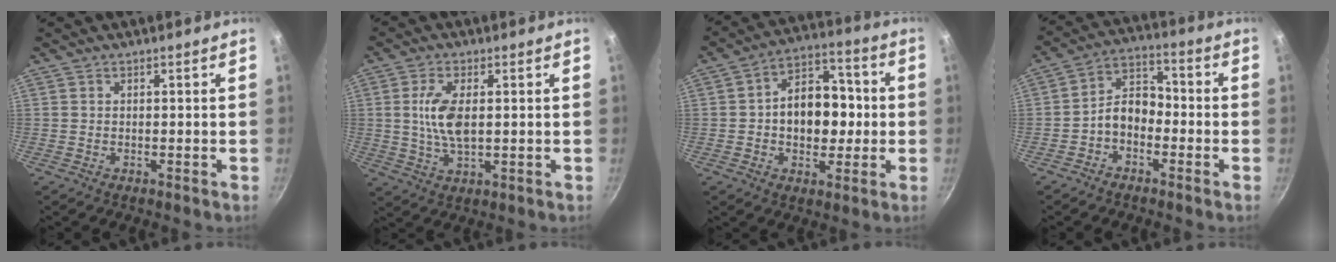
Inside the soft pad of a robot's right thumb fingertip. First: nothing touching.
{"total": 7.7, "force": [0.9, 3.5, 6.8], "torque": [-0.144, -0.006, 0.020]}
{"total": 13.7, "force": [-0.3, 9.2, 10.1], "torque": [-0.111, 0.030, -0.008]}
{"total": 7.8, "force": [-2.3, 5.4, 5.1], "torque": [-0.071, 0.040, -0.056]}